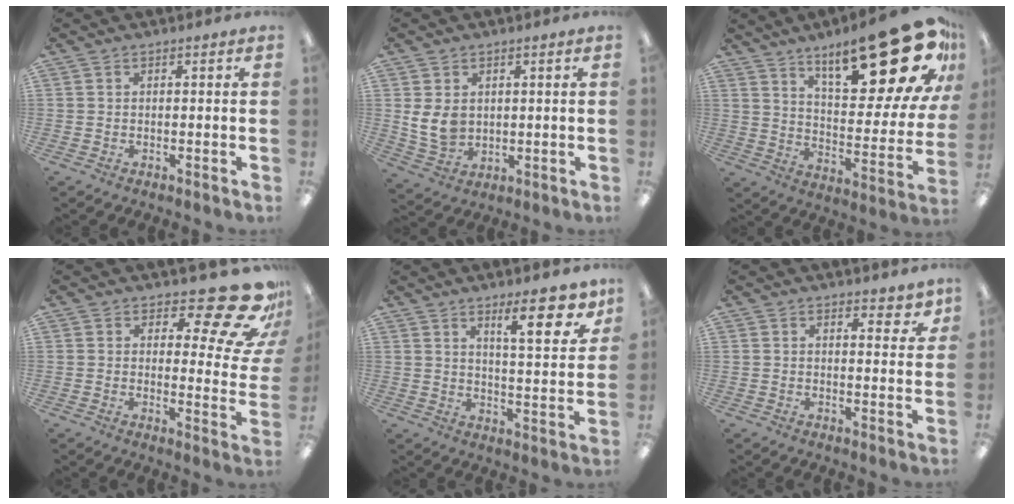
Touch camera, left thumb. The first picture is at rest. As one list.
[{"total": 7.0, "force": [1.5, 5.3, 4.2], "torque": [-0.103, -0.002, 0.027]}, {"total": 27.4, "force": [17.5, 8.9, 19.1], "torque": [-0.257, -0.113, 0.285]}, {"total": 16.5, "force": [11.5, 5.2, 10.6], "torque": [-0.134, -0.089, 0.190]}, {"total": 14.0, "force": [8.8, 4.3, 9.9], "torque": [-0.122, -0.049, 0.135]}, {"total": 4.0, "force": [3.0, 1.5, 2.1], "torque": [-0.015, -0.020, 0.048]}]